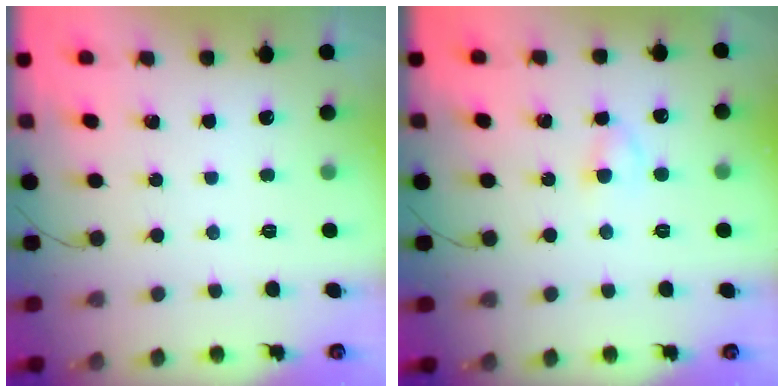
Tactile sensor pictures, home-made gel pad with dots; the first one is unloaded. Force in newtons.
{"total": 2.8, "press": 2.5, "slide": 1.2}